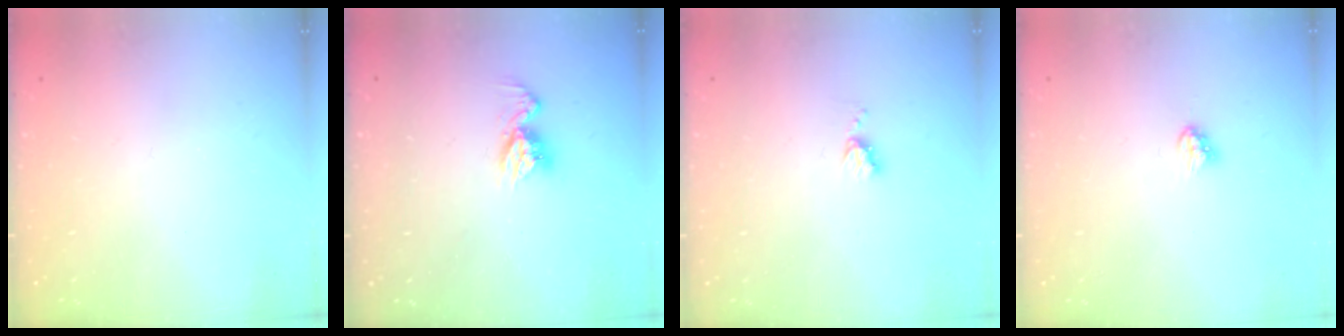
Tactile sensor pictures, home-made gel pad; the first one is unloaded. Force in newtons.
{"total": 9.6, "press": 9.6, "slide": 0.8}
{"total": 3.8, "press": 3.8, "slide": 0.4}
{"total": 3.4, "press": 3.4, "slide": 0.2}